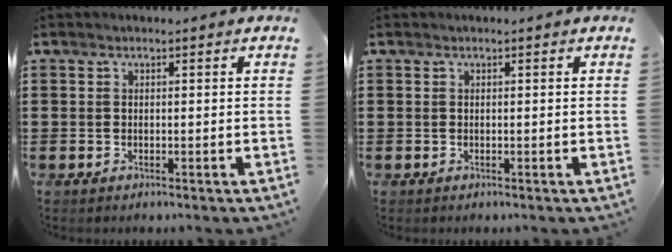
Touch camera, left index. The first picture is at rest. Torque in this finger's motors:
{"motor_torque": [0.00, 0.00, 0.00, 0.00]}